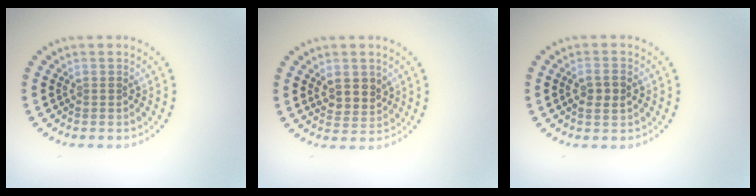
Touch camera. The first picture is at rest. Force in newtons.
{"total": 2.6, "press": 2.4, "slide": 1.0}
{"total": 2.2, "press": 2.1, "slide": 0.3}